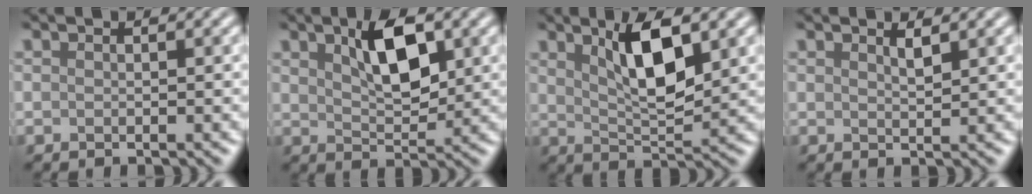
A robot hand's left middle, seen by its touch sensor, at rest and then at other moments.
{"total": 4.8, "force": [1.7, 2.0, 4.0], "torque": [-0.075, 0.001, 0.034]}
{"total": 5.8, "force": [2.1, 1.8, 5.1], "torque": [-0.090, -0.006, 0.043]}
{"total": 0.8, "force": [0.6, 0.1, 0.5], "torque": [-0.004, 0.001, 0.013]}